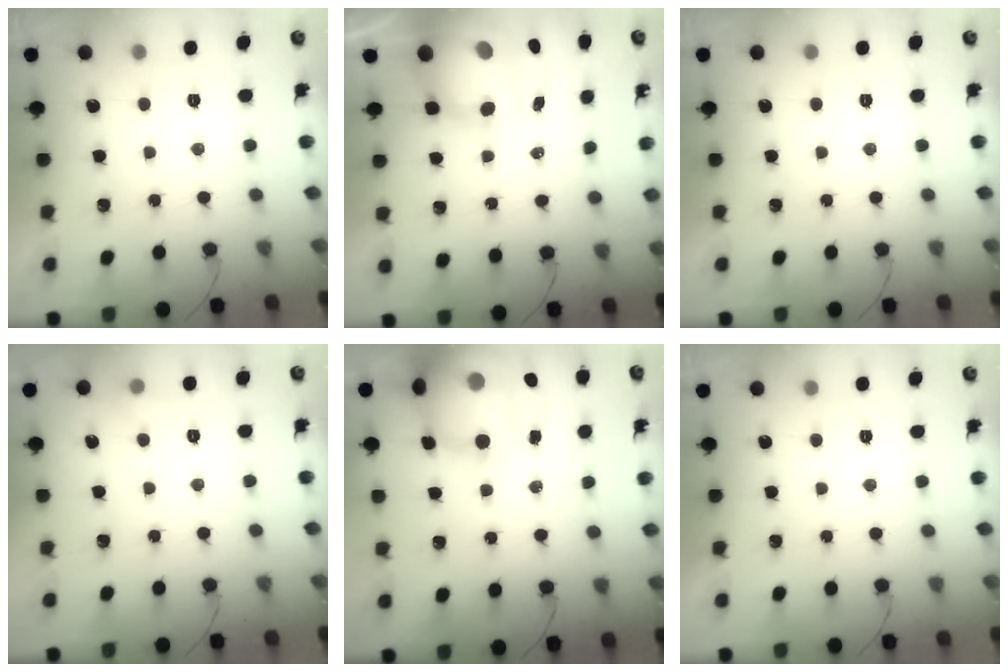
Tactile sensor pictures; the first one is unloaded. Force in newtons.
{"total": 12.3, "press": 11.9, "slide": 3.2}
{"total": 0.0}
{"total": 7.5, "press": 3.4, "slide": 6.7}
{"total": 21.0, "press": 20.7, "slide": 3.6}
{"total": 0.0}